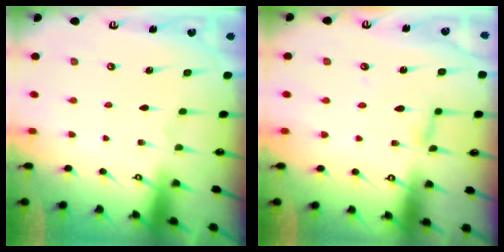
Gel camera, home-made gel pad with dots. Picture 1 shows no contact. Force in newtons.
{"total": 2.6, "press": 2.6, "slide": 0.3}